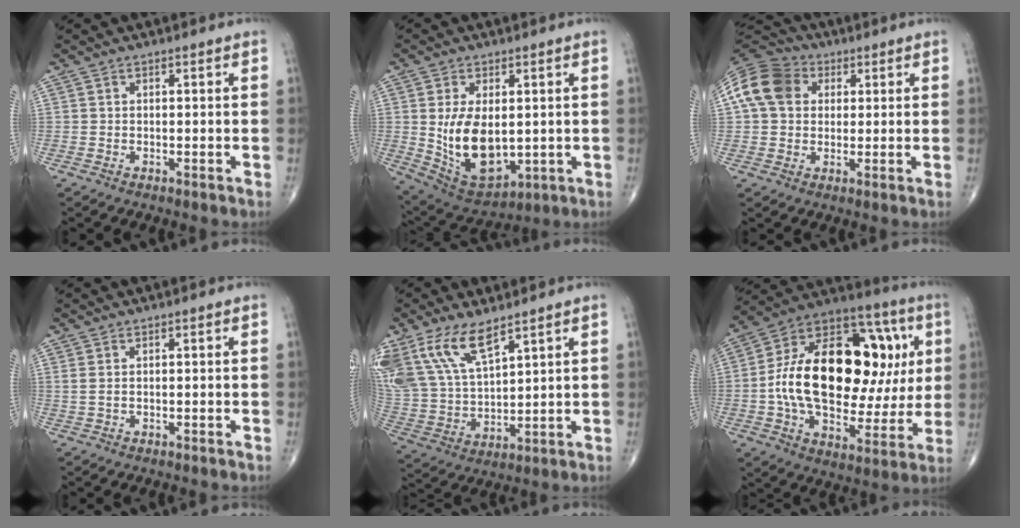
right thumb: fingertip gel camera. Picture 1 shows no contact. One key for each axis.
{"total": 14.0, "fx": 0.2, "fy": 8.1, "fz": 11.5, "tx": -0.188, "ty": -0.014, "tz": 0.031}
{"total": 12.8, "fx": 3.2, "fy": 10.2, "fz": 7.0, "tx": -0.127, "ty": 0.022, "tz": 0.048}
{"total": 1.0, "fx": 0.4, "fy": 0.1, "fz": 0.9, "tx": -0.031, "ty": 0.007, "tz": 0.014}
{"total": 14.6, "fx": 9.3, "fy": 5.9, "fz": 9.7, "tx": -0.196, "ty": -0.033, "tz": 0.200}
{"total": 31.8, "fx": 3.9, "fy": 17.3, "fz": 26.4, "tx": -0.415, "ty": 0.029, "tz": 0.064}